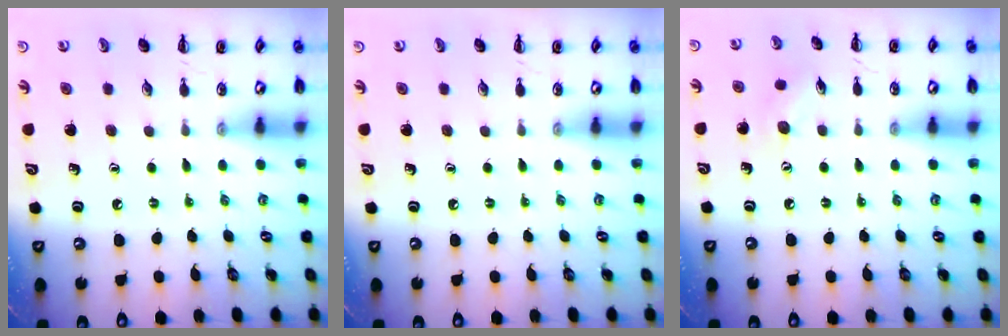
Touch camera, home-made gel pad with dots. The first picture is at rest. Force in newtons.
{"total": 0.0}
{"total": 5.5, "press": 5.4, "slide": 1.3}